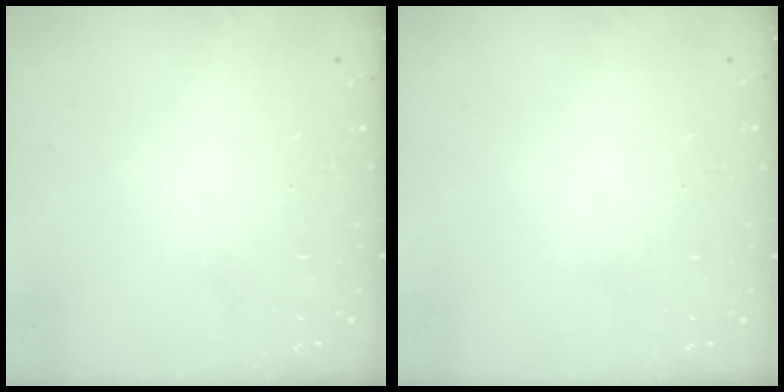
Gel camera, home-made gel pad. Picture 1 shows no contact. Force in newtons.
{"total": 0.0}